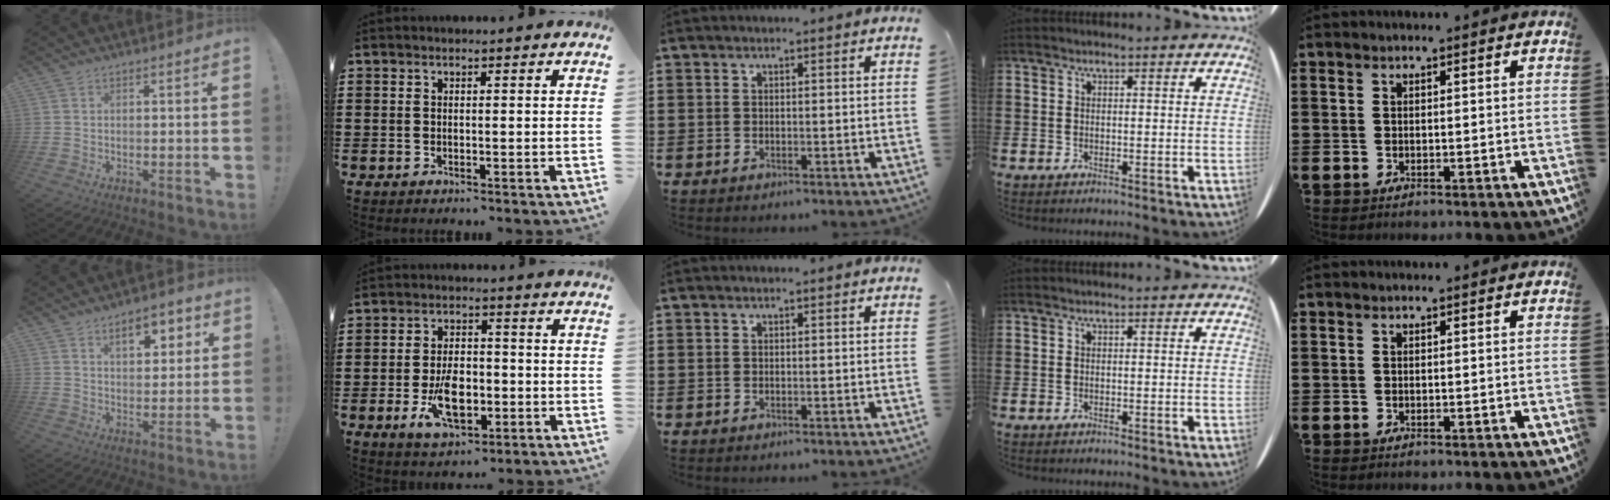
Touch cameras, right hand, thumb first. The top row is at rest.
{"thumb": {"total": 8.4, "force": [4.2, 4.2, 6.0], "torque": [-0.079, -0.010, 0.068]}, "index": {"total": 8.0, "force": [-2.3, 4.2, 6.4], "torque": [-0.117, -0.007, -0.043]}}